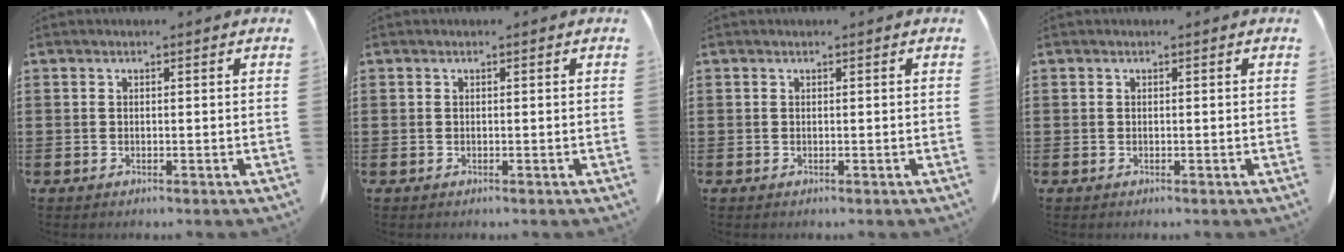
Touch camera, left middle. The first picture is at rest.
{"total": 0.0}
{"total": 0.0}
{"total": 0.0}